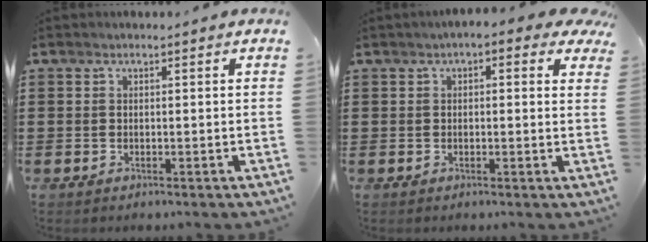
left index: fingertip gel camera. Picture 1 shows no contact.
{"total": 2.2, "force": [0.9, 0.8, 1.8], "torque": [-0.037, 0.006, 0.014]}